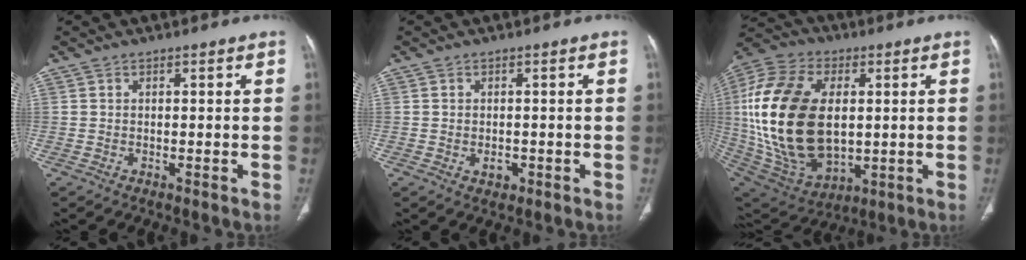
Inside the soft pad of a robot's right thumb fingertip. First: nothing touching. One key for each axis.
{"total": 1.9, "fx": -0.5, "fy": 1.4, "fz": 1.1, "tx": -0.012, "ty": 0.002, "tz": -0.003}
{"total": 27.8, "fx": 1.9, "fy": 16.9, "fz": 22.0, "tx": -0.447, "ty": -0.012, "tz": 0.050}